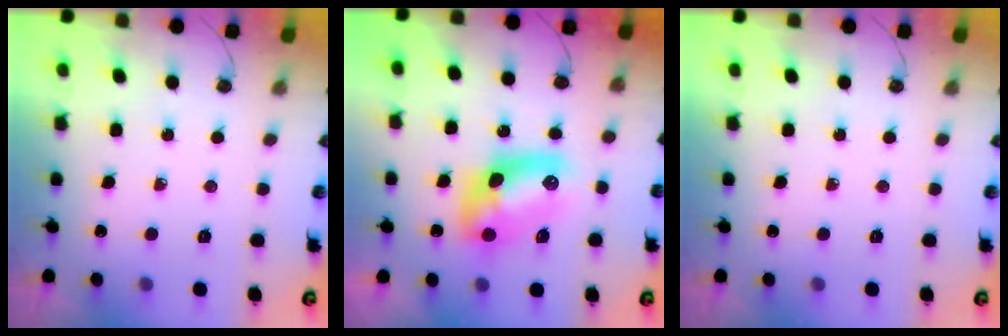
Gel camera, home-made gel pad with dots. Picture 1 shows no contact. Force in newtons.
{"total": 10.9, "press": 10.9, "slide": 0.7}
{"total": 0.0}